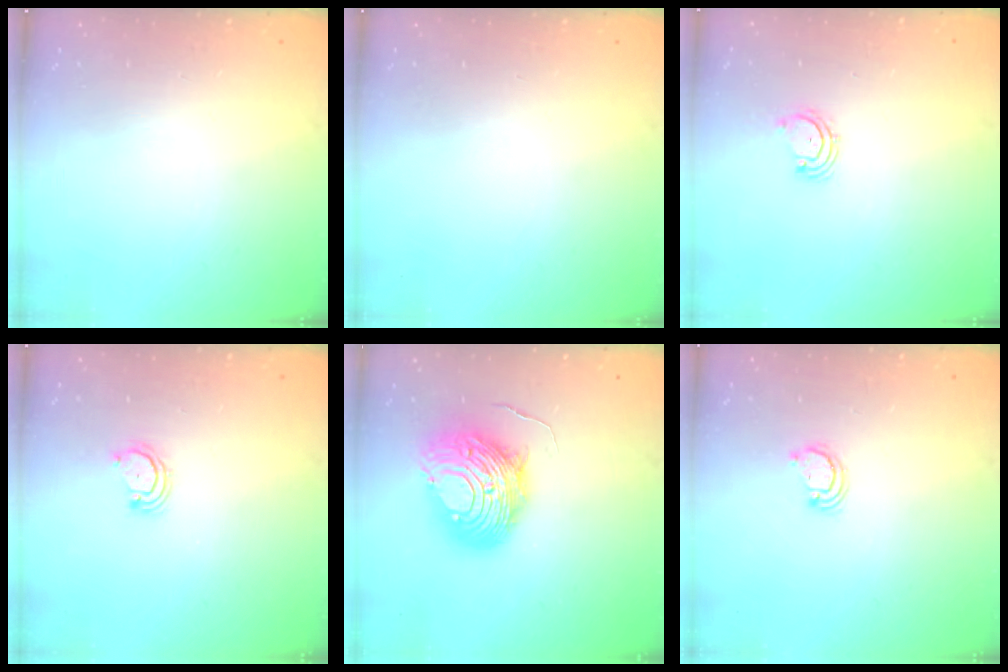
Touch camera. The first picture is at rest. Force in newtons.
{"total": 0.0}
{"total": 2.1, "press": 2.1, "slide": 0.3}
{"total": 2.5, "press": 2.5, "slide": 0.3}
{"total": 13.6, "press": 13.5, "slide": 1.3}
{"total": 2.6, "press": 2.6, "slide": 0.2}